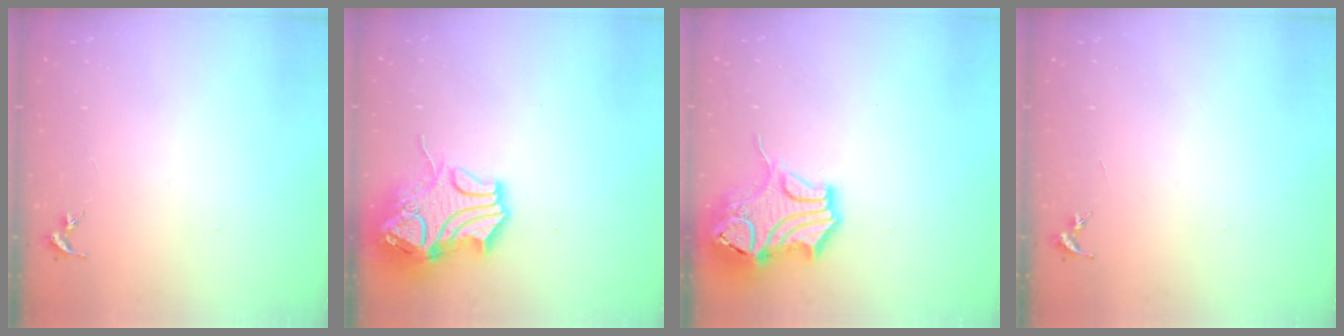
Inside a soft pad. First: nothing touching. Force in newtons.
{"total": 14.6, "press": 14.5, "slide": 2.1}
{"total": 15.2, "press": 15.0, "slide": 2.4}
{"total": 0.0}